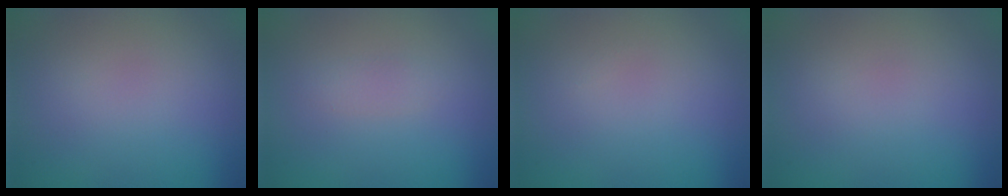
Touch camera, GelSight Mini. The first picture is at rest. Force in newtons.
{"total": 0.9, "press": 0.9, "slide": 0.0}
{"total": 0.0}
{"total": 0.0}